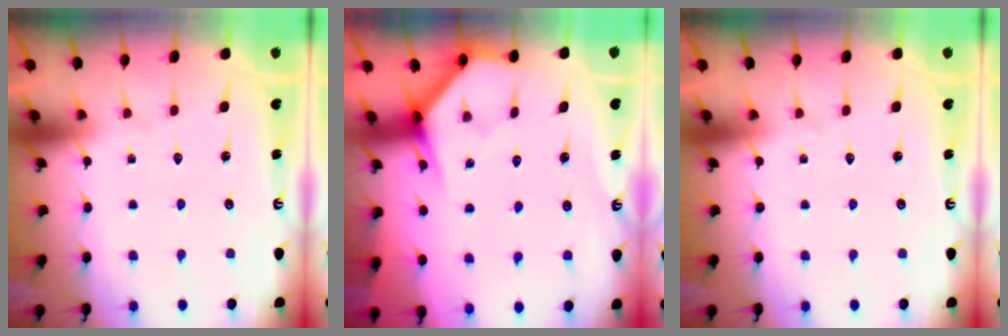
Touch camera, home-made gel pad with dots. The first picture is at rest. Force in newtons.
{"total": 3.9, "press": 3.9, "slide": 0.2}
{"total": 0.0}